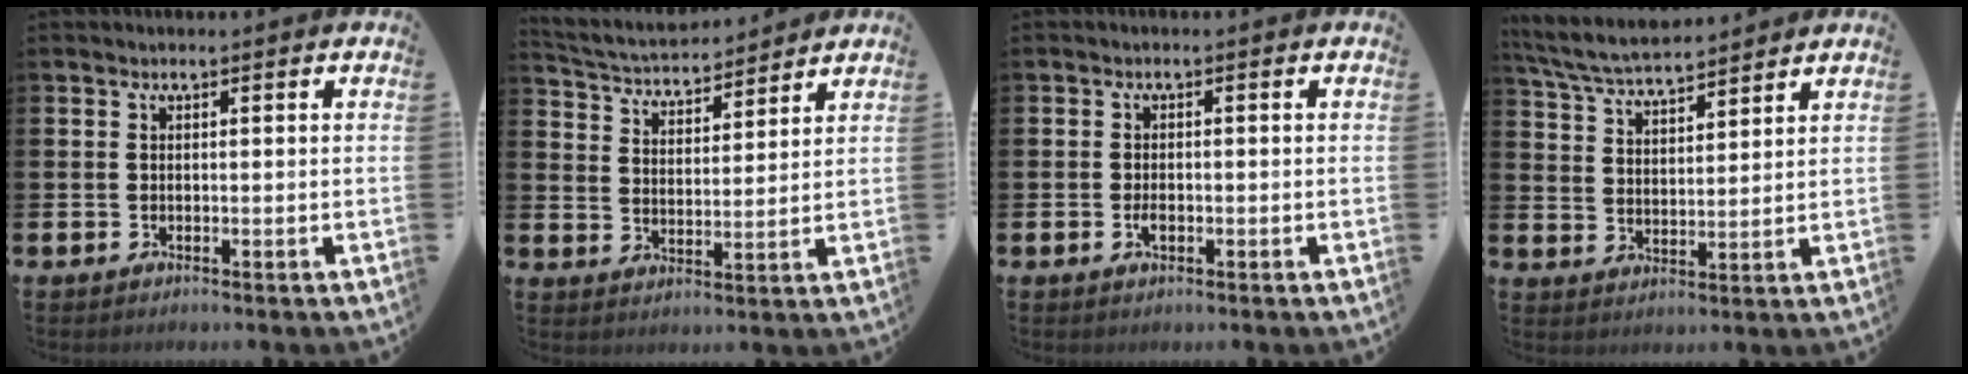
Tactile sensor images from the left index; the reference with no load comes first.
{"total": 4.2, "force": [4.1, 1.0, 0.2], "torque": [-0.034, -0.031, 0.068]}
{"total": 1.5, "force": [-0.5, 0.8, 1.2], "torque": [-0.018, -0.001, -0.010]}
{"total": 5.9, "force": [5.8, 0.7, 1.1], "torque": [-0.053, -0.028, 0.104]}